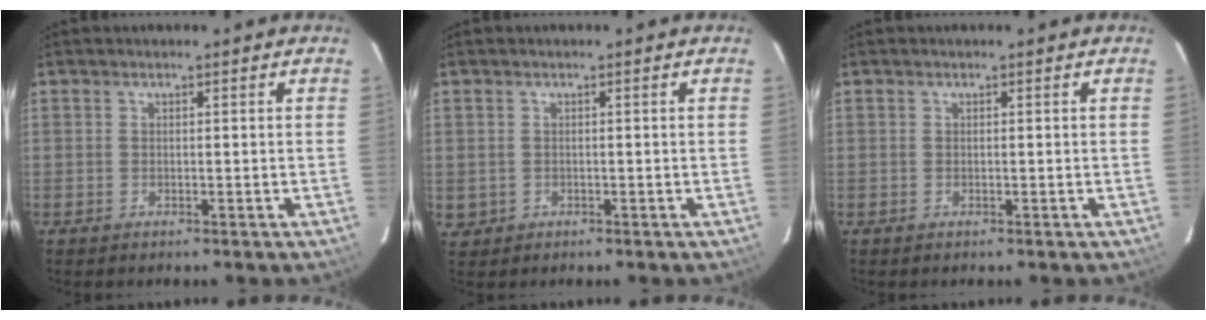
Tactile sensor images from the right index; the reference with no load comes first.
{"total": 2.3, "force": [-0.2, 2.3, 0.3], "torque": [-0.004, 0.000, 0.001]}
{"total": 0.0}